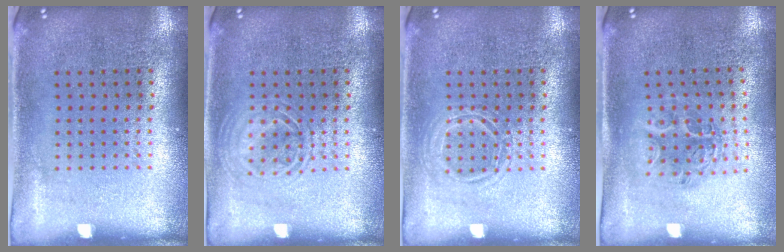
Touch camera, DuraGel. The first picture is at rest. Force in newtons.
{"total": 2.0, "press": 1.9, "slide": 0.3}
{"total": 1.3, "press": 1.3, "slide": 0.2}
{"total": 1.1, "press": 1.1, "slide": 0.2}